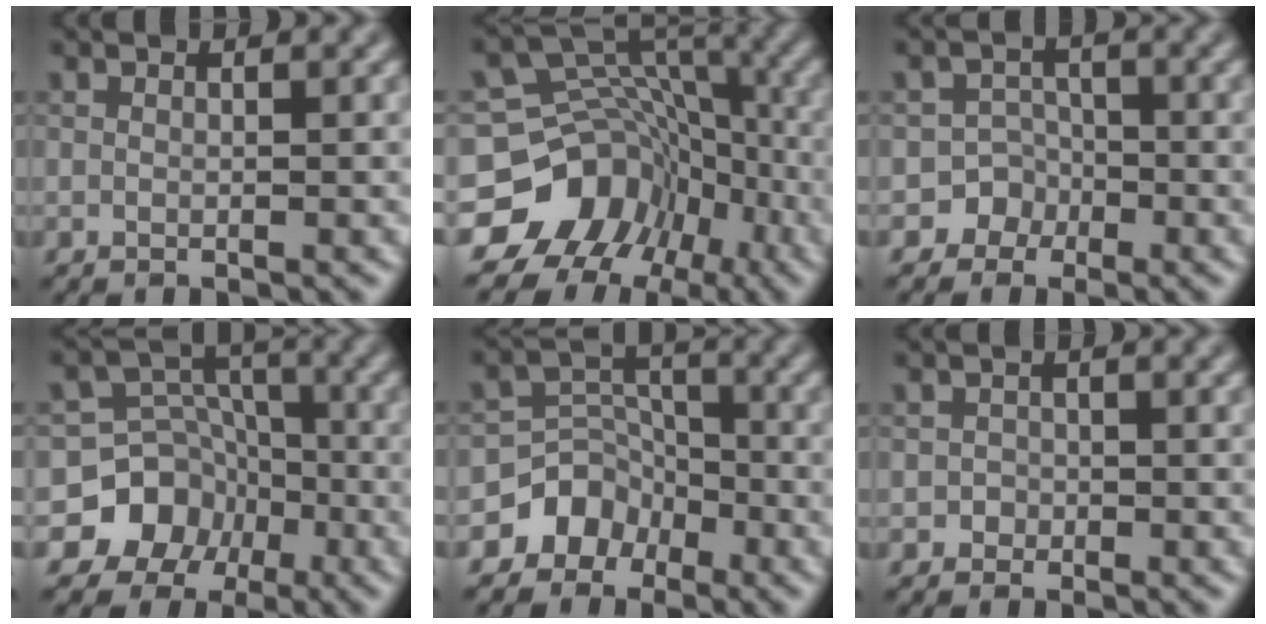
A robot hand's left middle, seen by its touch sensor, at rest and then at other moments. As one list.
[{"total": 12.7, "force": [-6.8, 10.1, 3.4], "torque": [-0.072, 0.014, -0.119]}, {"total": 3.9, "force": [-2.0, 3.4, -0.2], "torque": [0.047, 0.006, -0.052]}, {"total": 8.4, "force": [-4.3, 7.2, 0.8], "torque": [0.006, 0.002, -0.095]}, {"total": 4.1, "force": [-2.7, 3.1, 0.4], "torque": [0.015, 0.023, -0.050]}, {"total": 0.9, "force": [-0.3, 0.9, 0.0], "torque": [0.012, 0.001, -0.008]}]